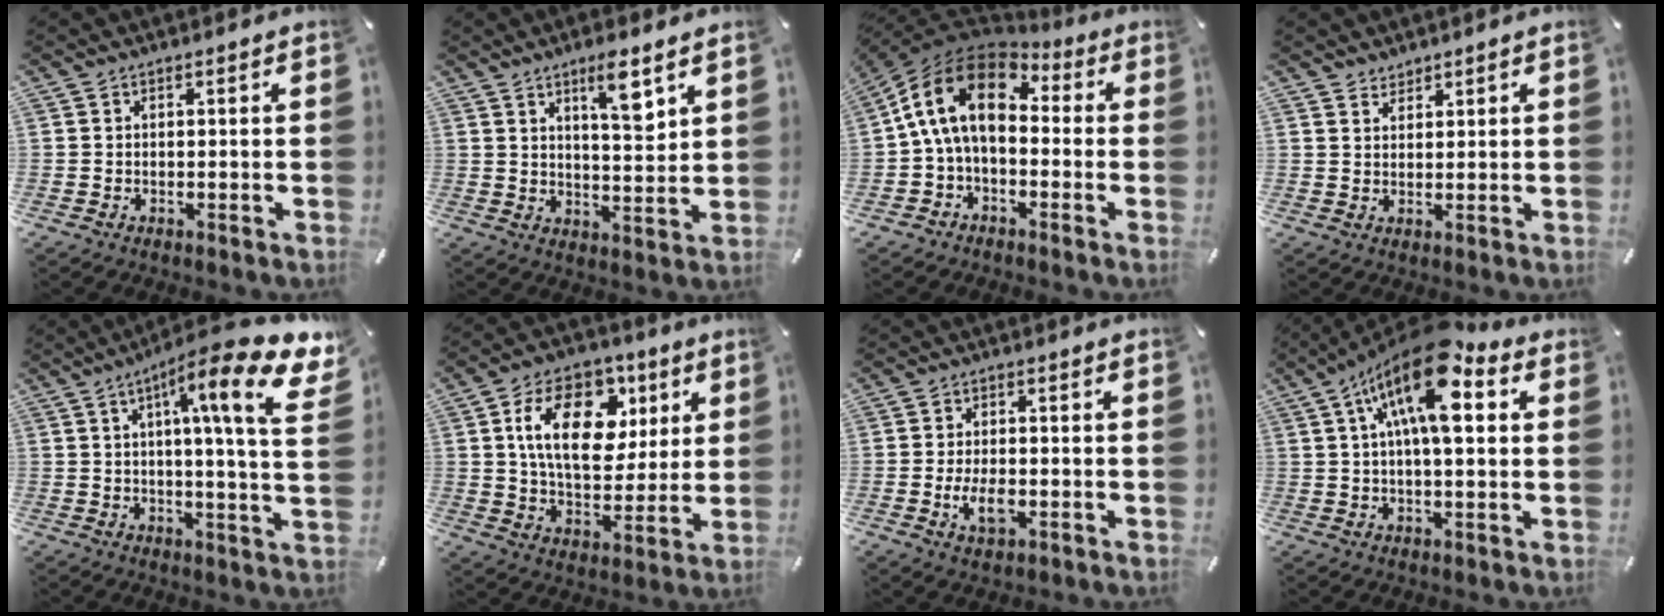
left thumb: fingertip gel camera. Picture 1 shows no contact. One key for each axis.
{"total": 8.1, "fx": 5.4, "fy": 1.7, "fz": 5.7, "tx": -0.086, "ty": -0.035, "tz": 0.085}
{"total": 15.0, "fx": 1.2, "fy": 9.8, "fz": 11.4, "tx": -0.232, "ty": 0.018, "tz": 0.014}
{"total": 2.8, "fx": 2.2, "fy": 1.6, "fz": -0.3, "tx": 0.011, "ty": -0.009, "tz": 0.042}
{"total": 20.4, "fx": 8.3, "fy": 2.8, "fz": 18.4, "tx": -0.278, "ty": -0.049, "tz": 0.110}
{"total": 18.1, "fx": 5.7, "fy": 11.9, "fz": 12.4, "tx": -0.206, "ty": 0.007, "tz": 0.100}
{"total": 5.4, "fx": -1.4, "fy": 2.8, "fz": 4.4, "tx": -0.101, "ty": -0.001, "tz": -0.028}
{"total": 16.9, "fx": 7.1, "fy": 6.4, "fz": 14.0, "tx": -0.245, "ty": -0.025, "tz": 0.113}